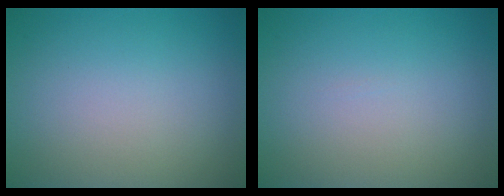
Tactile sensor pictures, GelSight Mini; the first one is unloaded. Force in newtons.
{"total": 0.0}